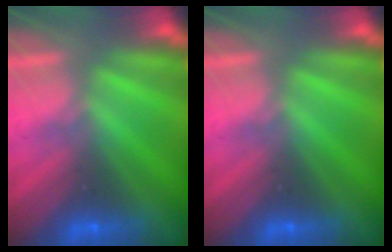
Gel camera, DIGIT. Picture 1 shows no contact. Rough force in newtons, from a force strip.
{"total": 0.0}